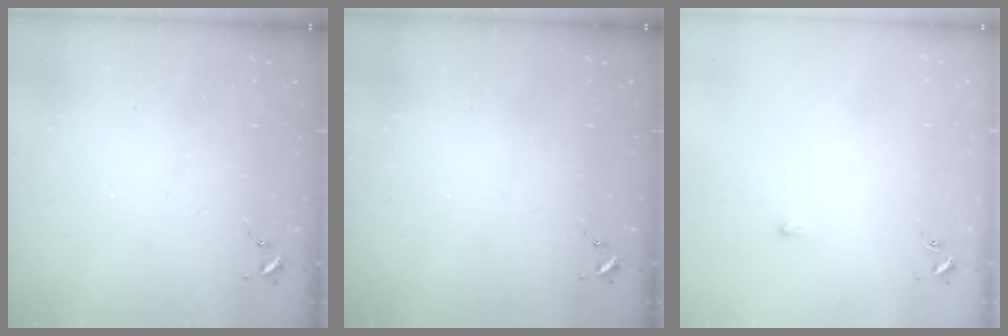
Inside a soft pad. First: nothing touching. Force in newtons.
{"total": 0.0}
{"total": 2.7, "press": 2.7, "slide": 0.6}